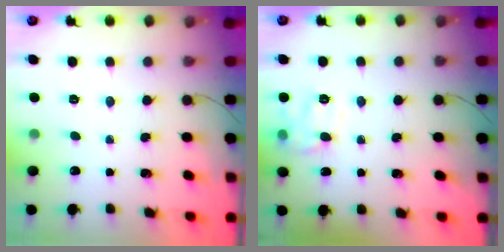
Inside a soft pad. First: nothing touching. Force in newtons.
{"total": 9.8, "press": 9.8, "slide": 0.0}